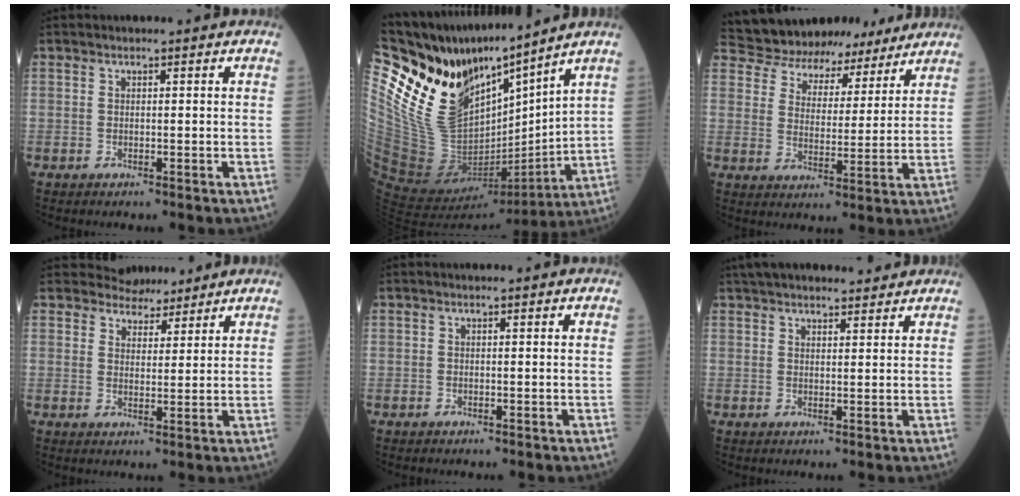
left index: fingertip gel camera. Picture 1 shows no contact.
{"total": 19.1, "force": [15.3, 5.4, 10.0], "torque": [-0.182, -0.016, 0.299]}
{"total": 15.5, "force": [14.4, 4.9, 2.8], "torque": [-0.047, 0.022, 0.207]}
{"total": 4.7, "force": [4.3, 2.0, -0.1], "torque": [0.007, 0.005, 0.063]}
{"total": 0.0}
{"total": 10.5, "force": [9.4, 2.7, 3.9], "torque": [-0.047, 0.028, 0.135]}